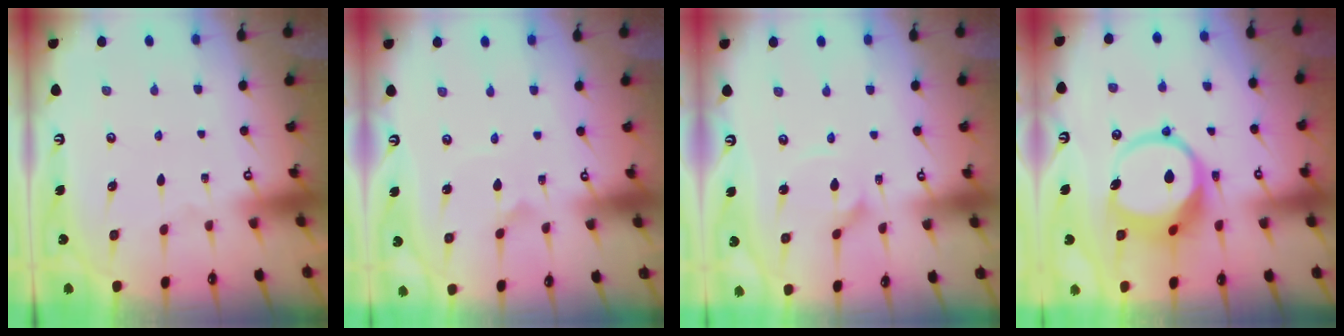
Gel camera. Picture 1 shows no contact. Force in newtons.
{"total": 1.0, "press": 1.0, "slide": 0.0}
{"total": 2.2, "press": 2.2, "slide": 0.3}
{"total": 11.4, "press": 11.4, "slide": 1.4}